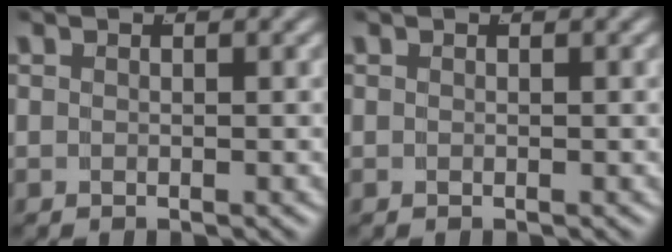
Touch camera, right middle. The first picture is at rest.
{"total": 0.0}